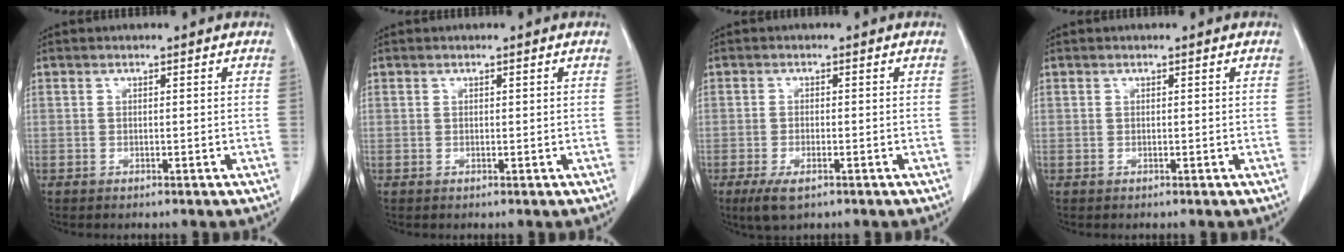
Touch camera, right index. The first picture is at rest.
{"total": 0.0}
{"total": 4.0, "force": [-2.3, 1.2, 3.0], "torque": [-0.063, -0.007, -0.035]}
{"total": 0.0}